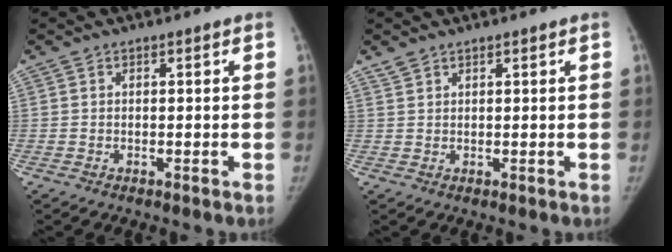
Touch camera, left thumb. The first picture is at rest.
{"total": 1.5, "force": [1.4, 0.6, 0.4], "torque": [-0.004, -0.001, 0.026]}